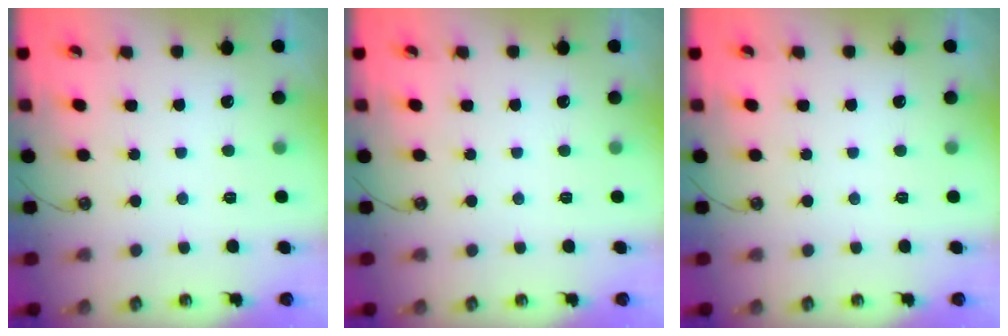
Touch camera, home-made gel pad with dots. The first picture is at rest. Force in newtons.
{"total": 0.0}
{"total": 0.0}